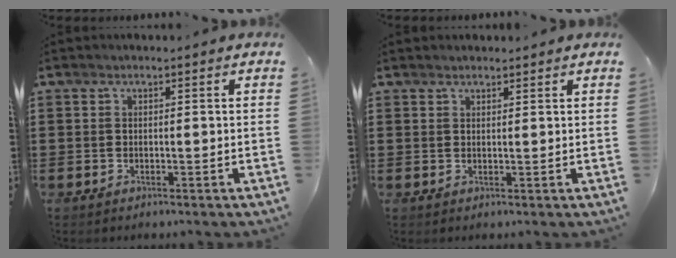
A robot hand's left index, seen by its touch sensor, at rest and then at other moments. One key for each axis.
{"total": 1.2, "fx": 1.1, "fy": 0.2, "fz": 0.1, "tx": -0.003, "ty": 0.000, "tz": 0.022}